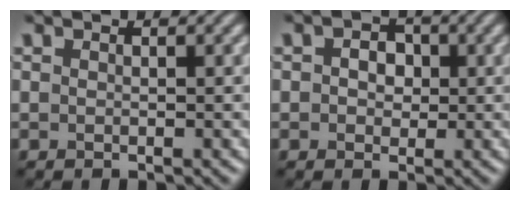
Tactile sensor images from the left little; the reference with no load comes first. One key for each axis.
{"total": 2.7, "fx": 0.4, "fy": 2.1, "fz": 1.6, "tx": -0.019, "ty": 0.008, "tz": -0.008}